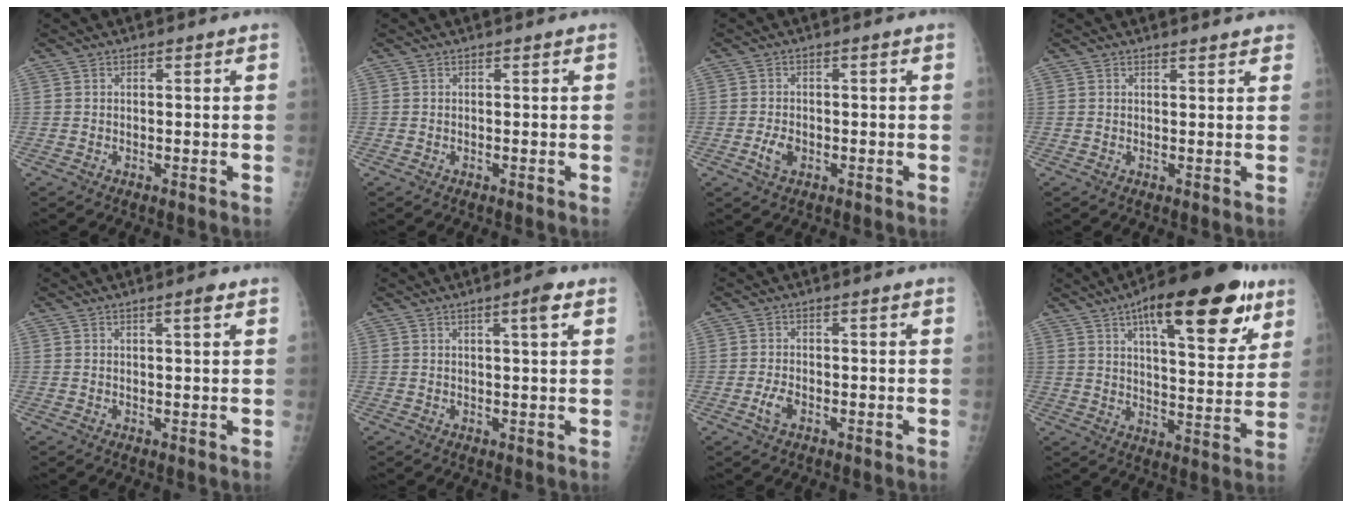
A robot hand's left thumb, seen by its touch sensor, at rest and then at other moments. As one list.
[{"total": 0.0}, {"total": 2.9, "force": [-1.0, 1.8, 2.1], "torque": [-0.040, 0.007, -0.016]}, {"total": 2.2, "force": [2.0, 0.5, 0.7], "torque": [-0.001, -0.006, 0.020]}, {"total": 2.0, "force": [1.1, 0.2, 1.7], "torque": [-0.026, -0.004, 0.016]}, {"total": 3.4, "force": [1.7, 0.3, 3.0], "torque": [-0.045, -0.007, 0.025]}, {"total": 2.5, "force": [-1.0, 1.2, 1.9], "torque": [-0.044, 0.008, -0.020]}, {"total": 22.6, "force": [12.2, 7.7, 17.4], "torque": [-0.225, -0.030, 0.178]}]